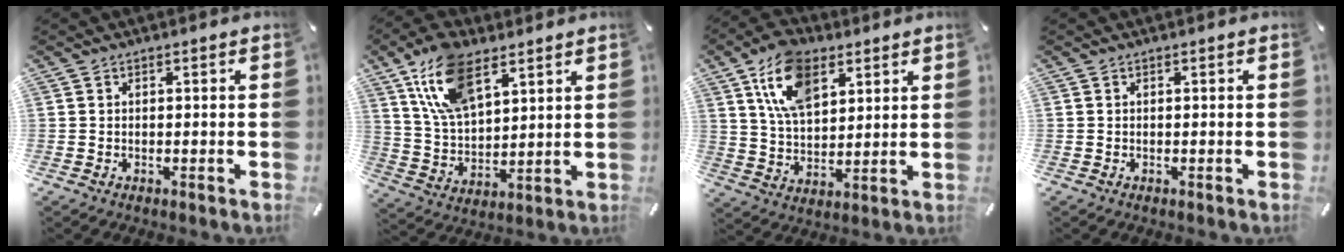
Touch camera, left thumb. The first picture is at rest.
{"total": 14.4, "force": [8.6, 7.2, 9.0], "torque": [-0.213, -0.024, 0.158]}
{"total": 13.9, "force": [7.1, 8.0, 8.9], "torque": [-0.187, -0.011, 0.130]}
{"total": 0.0}